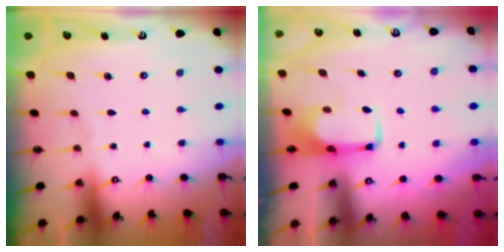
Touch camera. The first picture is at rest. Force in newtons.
{"total": 1.9, "press": 1.9, "slide": 0.5}